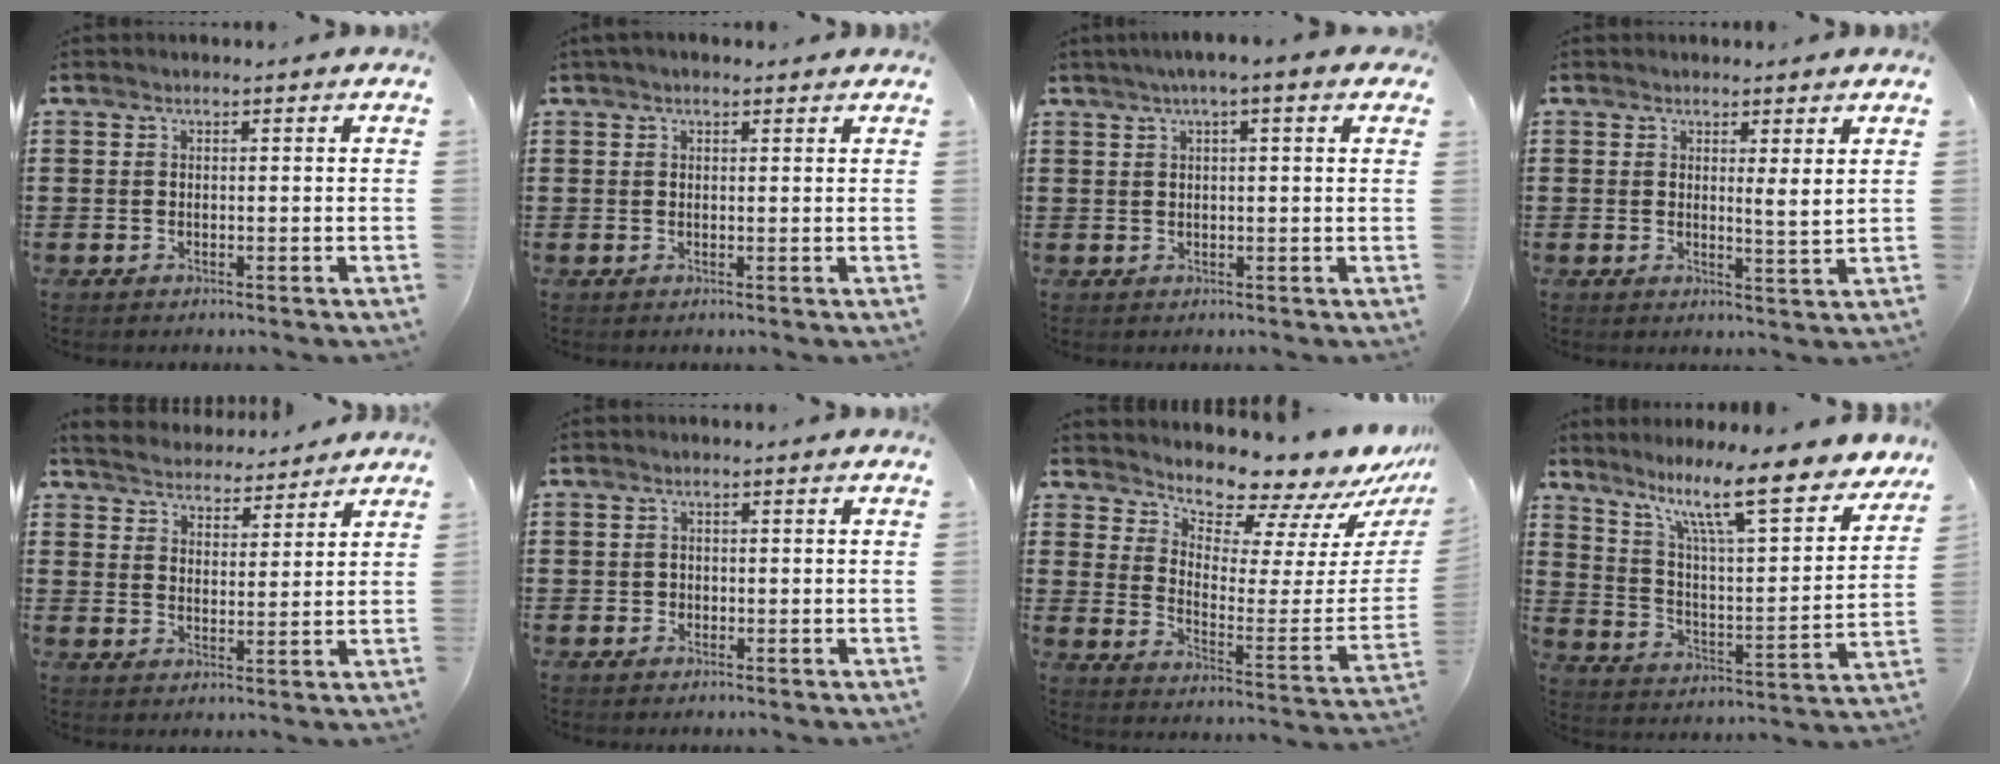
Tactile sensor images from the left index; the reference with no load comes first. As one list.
[{"total": 1.2, "force": [0.9, 0.5, 0.7], "torque": [-0.014, 0.005, 0.016]}, {"total": 3.1, "force": [1.6, 0.1, 2.7], "torque": [-0.054, 0.004, 0.028]}, {"total": 2.7, "force": [2.1, -0.1, 1.7], "torque": [-0.024, -0.014, 0.033]}, {"total": 4.3, "force": [4.3, 0.4, -0.1], "torque": [-0.019, -0.025, 0.074]}, {"total": 0.7, "force": [0.1, 0.7, 0.2], "torque": [-0.006, 0.005, 0.002]}, {"total": 8.7, "force": [8.4, 1.8, 1.4], "torque": [-0.042, -0.093, 0.143]}, {"total": 12.4, "force": [9.4, 1.6, 8.0], "torque": [-0.161, -0.056, 0.153]}]